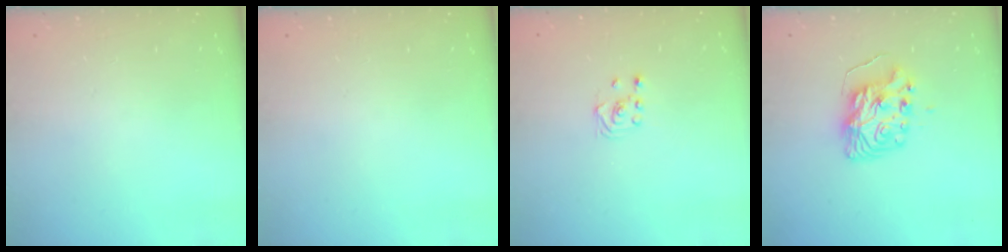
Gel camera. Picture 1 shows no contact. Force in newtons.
{"total": 0.0}
{"total": 2.3, "press": 2.2, "slide": 0.7}
{"total": 10.1, "press": 10.0, "slide": 1.1}